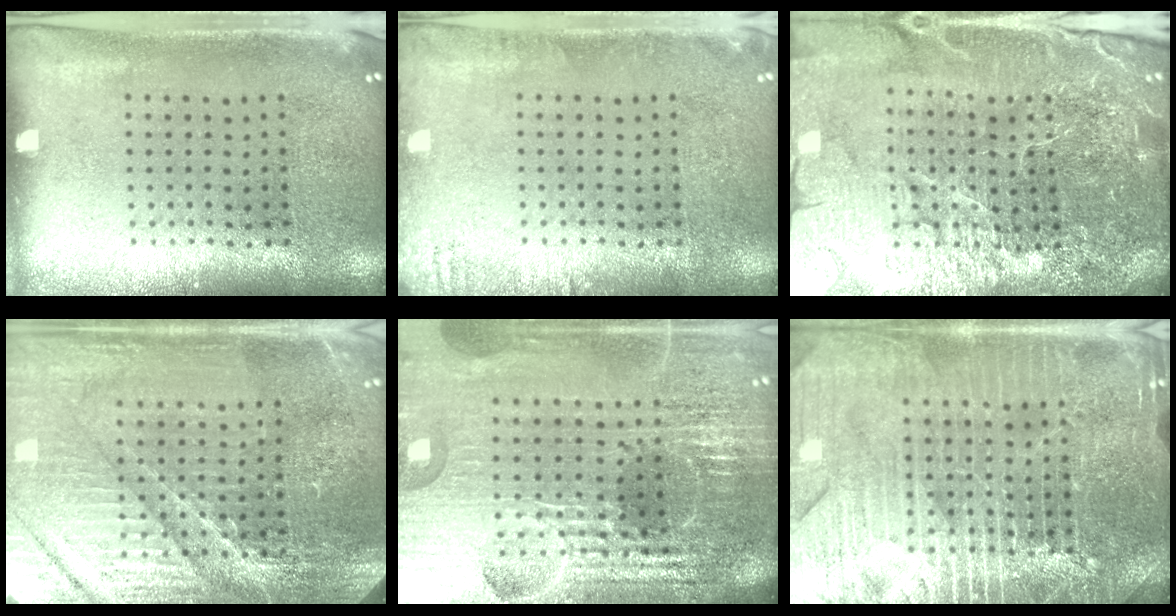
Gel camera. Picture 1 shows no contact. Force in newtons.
{"total": 1.1, "press": 1.1, "slide": 0.2}
{"total": 6.1, "press": 5.4, "slide": 2.8}
{"total": 4.8, "press": 4.6, "slide": 1.6}
{"total": 6.5, "press": 5.7, "slide": 3.1}
{"total": 5.1, "press": 5.0, "slide": 0.6}